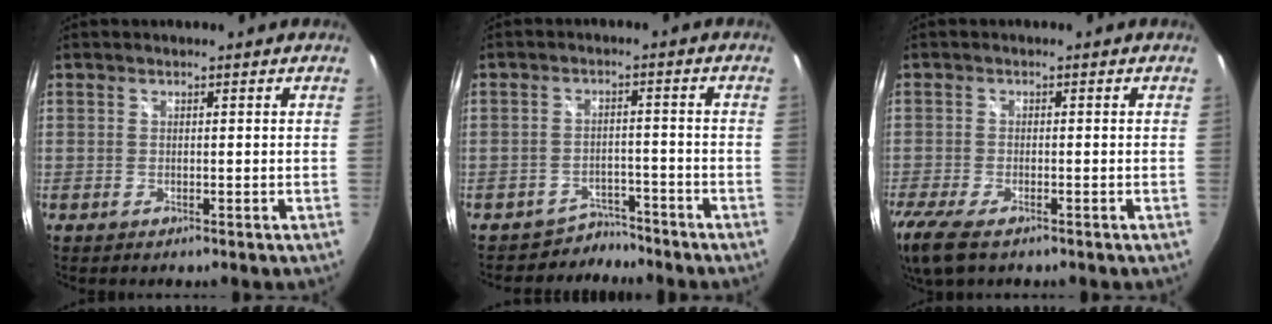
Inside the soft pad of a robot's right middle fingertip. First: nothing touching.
{"total": 4.5, "force": [-4.0, 1.8, -0.9], "torque": [0.012, 0.016, -0.063]}
{"total": 9.0, "force": [-6.1, 3.2, 5.8], "torque": [-0.140, -0.037, -0.115]}